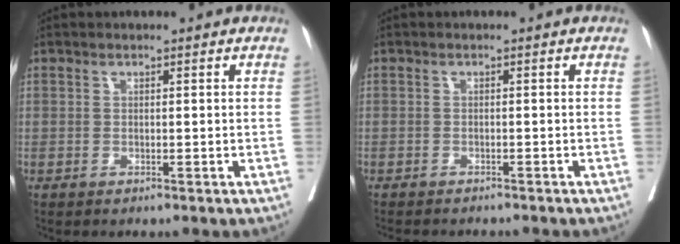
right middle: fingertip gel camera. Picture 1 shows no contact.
{"total": 6.5, "force": [-5.9, 1.3, 2.4], "torque": [-0.025, -0.004, -0.075]}